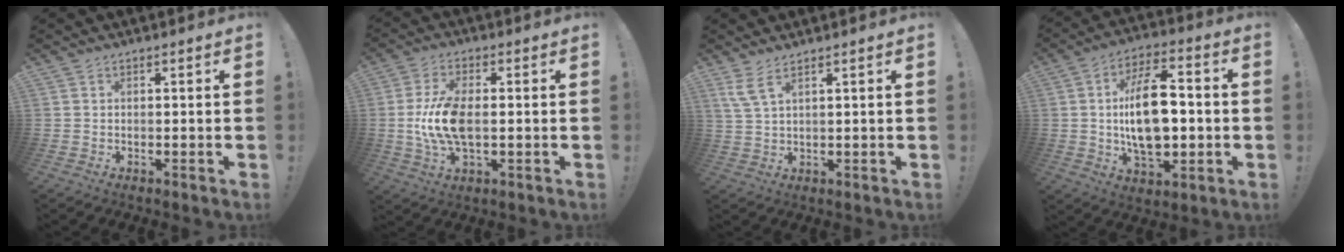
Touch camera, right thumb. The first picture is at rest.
{"total": 11.6, "force": [-0.6, 5.8, 10.1], "torque": [-0.190, -0.001, -0.007]}
{"total": 4.4, "force": [2.8, 0.7, 3.3], "torque": [-0.071, -0.008, 0.052]}
{"total": 18.3, "force": [-0.7, 10.0, 15.3], "torque": [-0.261, 0.006, -0.015]}